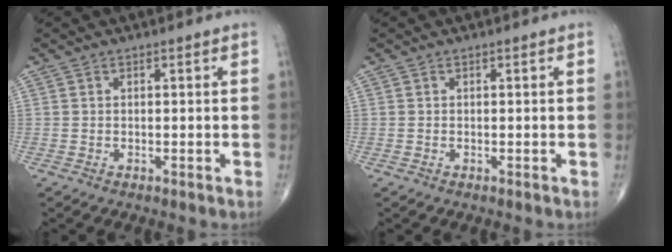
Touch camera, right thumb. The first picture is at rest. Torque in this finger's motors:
{"motor_torque": [-0.21, -0.10, -0.39, 0.04, -0.05]}